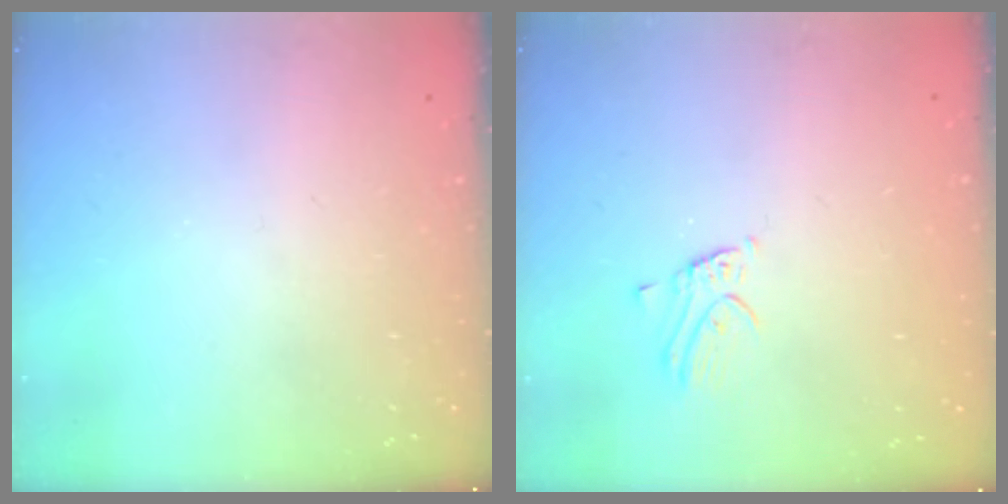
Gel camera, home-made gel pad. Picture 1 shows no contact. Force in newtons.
{"total": 2.2, "press": 2.2, "slide": 0.1}